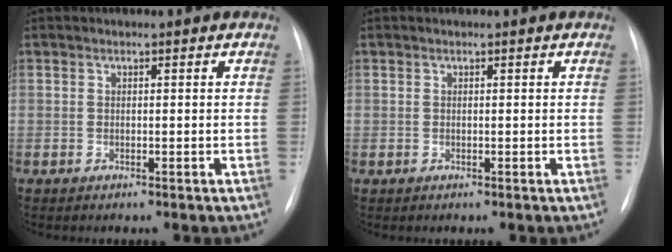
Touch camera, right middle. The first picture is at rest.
{"total": 0.0}